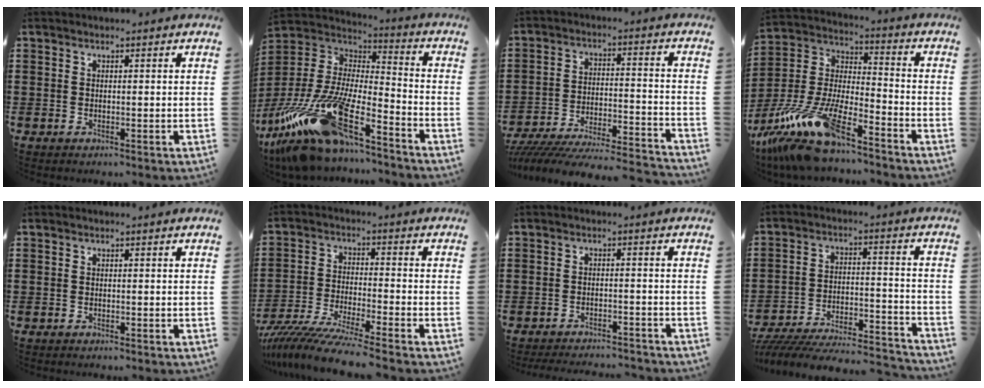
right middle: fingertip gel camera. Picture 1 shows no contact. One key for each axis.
{"total": 18.6, "fx": -13.2, "fy": 4.6, "fz": 12.2, "tx": -0.266, "ty": 0.014, "tz": -0.241}
{"total": 6.1, "fx": -5.7, "fy": 0.5, "fz": 2.0, "tx": -0.041, "ty": -0.011, "tz": -0.116}
{"total": 13.4, "fx": -11.3, "fy": 1.5, "fz": 7.1, "tx": -0.160, "ty": 0.005, "tz": -0.224}
{"total": 0.0}
{"total": 8.0, "fx": -7.4, "fy": -0.4, "fz": 3.0, "tx": -0.063, "ty": -0.010, "tz": -0.145}
{"total": 2.9, "fx": -2.8, "fy": 0.1, "fz": 0.2, "tx": -0.007, "ty": 0.000, "tz": -0.059}
{"total": 6.7, "fx": -6.3, "fy": 0.9, "fz": 2.2, "tx": -0.041, "ty": -0.003, "tz": -0.124}